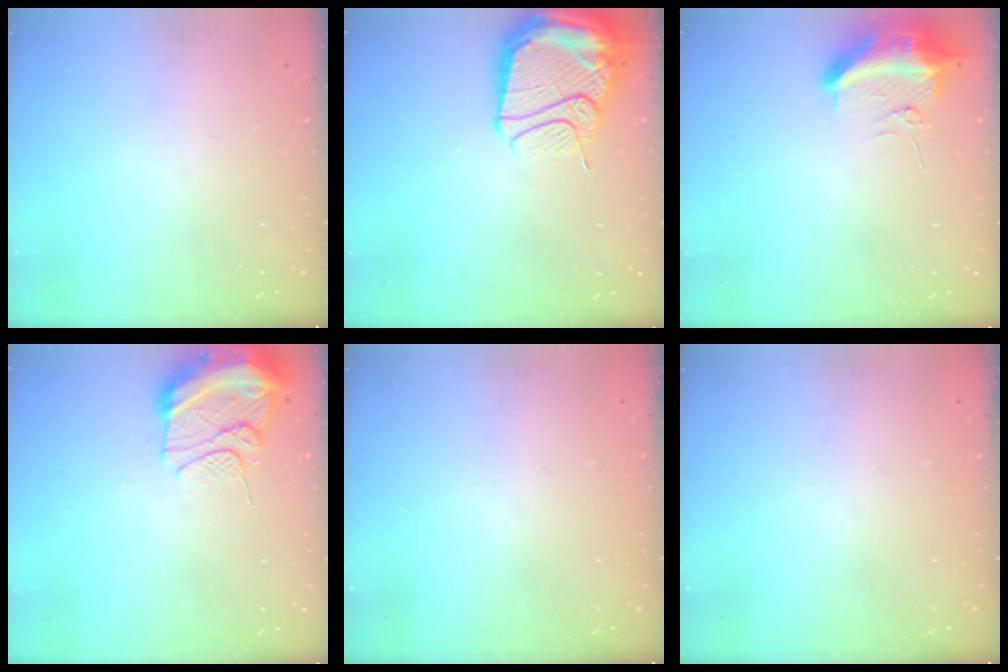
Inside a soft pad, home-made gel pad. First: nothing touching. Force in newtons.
{"total": 17.2, "press": 17.1, "slide": 1.5}
{"total": 10.4, "press": 10.3, "slide": 1.3}
{"total": 12.8, "press": 12.6, "slide": 2.5}
{"total": 0.0}
{"total": 0.0}